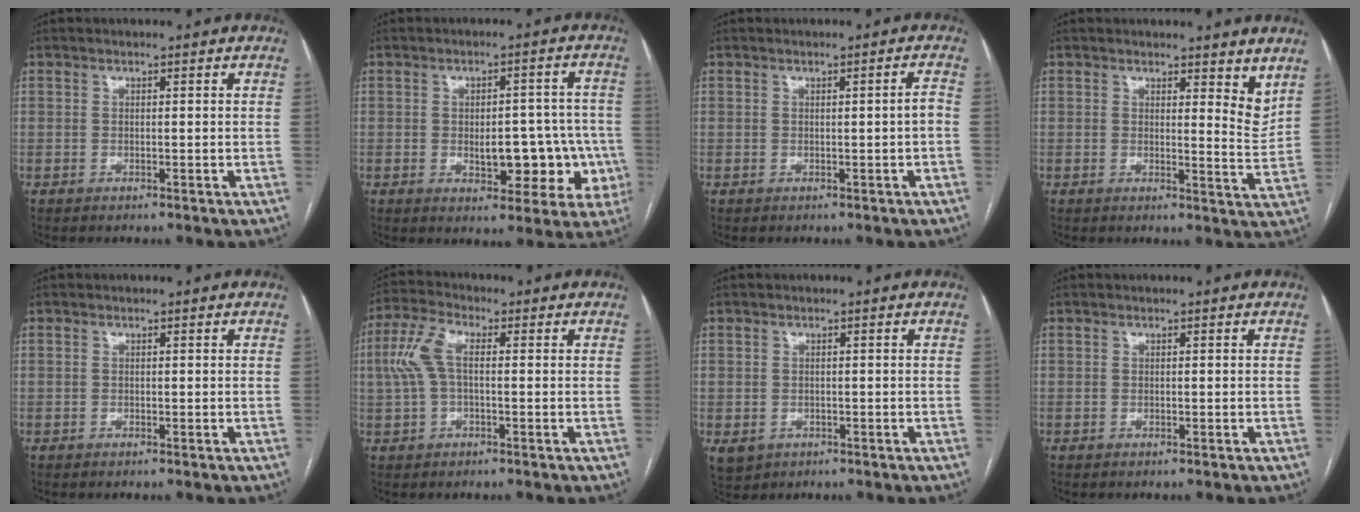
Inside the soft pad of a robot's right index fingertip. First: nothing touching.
{"total": 10.0, "force": [-2.1, 5.4, 8.2], "torque": [-0.086, 0.027, -0.013]}
{"total": 1.4, "force": [-0.3, -0.1, 1.4], "torque": [-0.017, 0.001, -0.003]}
{"total": 5.0, "force": [3.8, 1.4, 2.9], "torque": [-0.027, -0.027, 0.037]}
{"total": 0.0}
{"total": 6.3, "force": [0.6, 2.7, 5.7], "torque": [-0.146, 0.026, 0.009]}
{"total": 4.1, "force": [-1.5, 3.6, 1.3], "torque": [-0.025, -0.004, -0.013]}
{"total": 0.0}